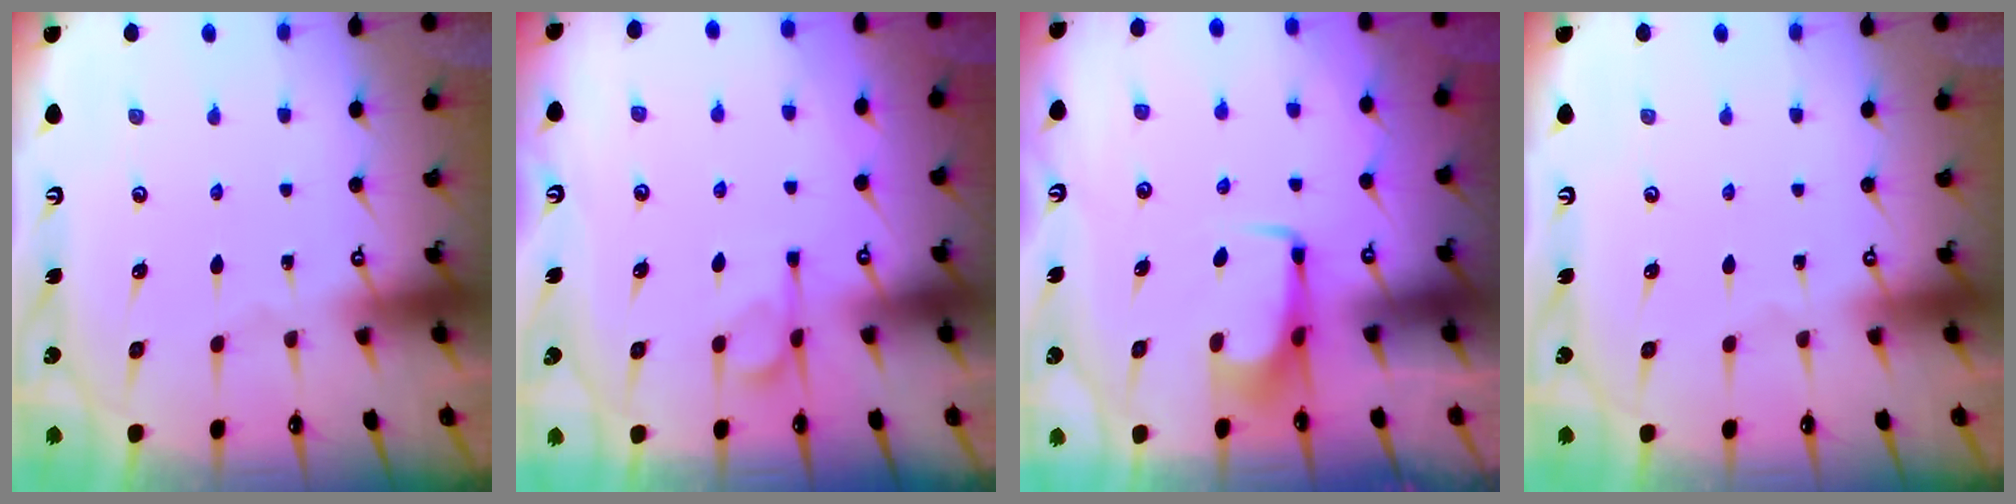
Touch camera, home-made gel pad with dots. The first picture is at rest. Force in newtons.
{"total": 5.4, "press": 5.4, "slide": 0.9}
{"total": 2.9, "press": 2.9, "slide": 0.4}
{"total": 0.0}